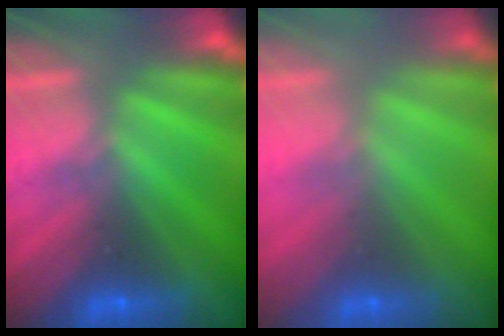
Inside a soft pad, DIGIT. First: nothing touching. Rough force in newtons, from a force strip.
{"total": 2.3}